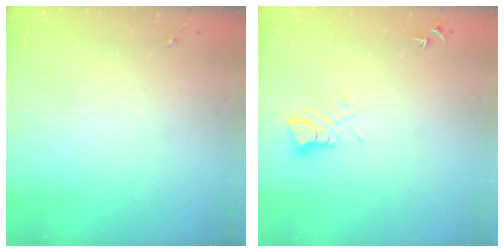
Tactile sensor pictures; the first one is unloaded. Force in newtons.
{"total": 4.3, "press": 4.2, "slide": 0.4}